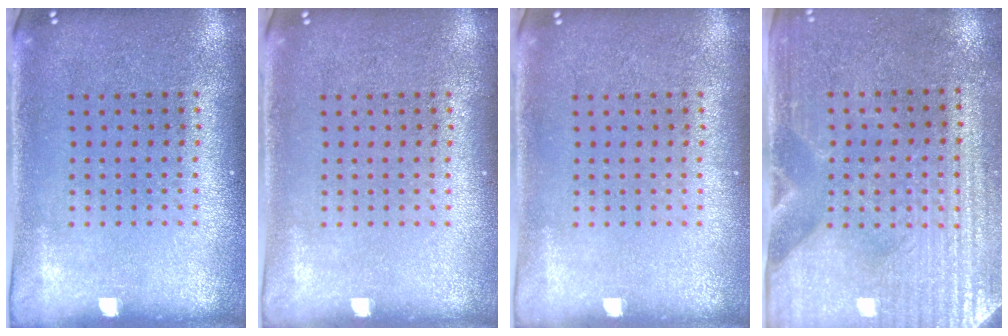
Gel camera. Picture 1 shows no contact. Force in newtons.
{"total": 0.0}
{"total": 0.0}
{"total": 3.6, "press": 3.2, "slide": 1.6}